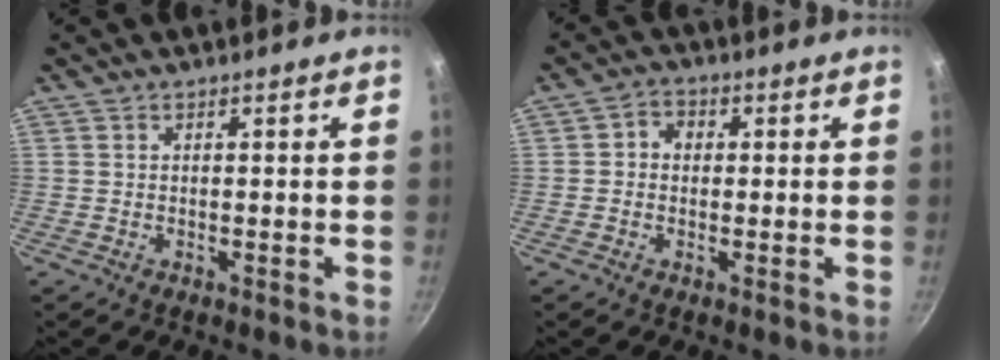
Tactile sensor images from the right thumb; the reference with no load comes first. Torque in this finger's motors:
{"motor_torque": [-0.29, 0.27, -0.10, -0.08, 0.03]}